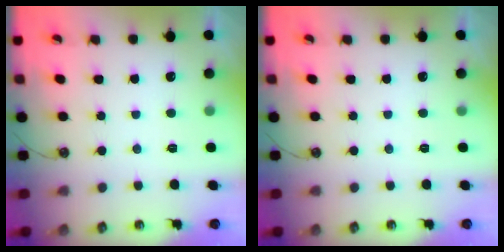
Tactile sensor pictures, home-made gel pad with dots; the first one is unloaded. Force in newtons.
{"total": 0.0}